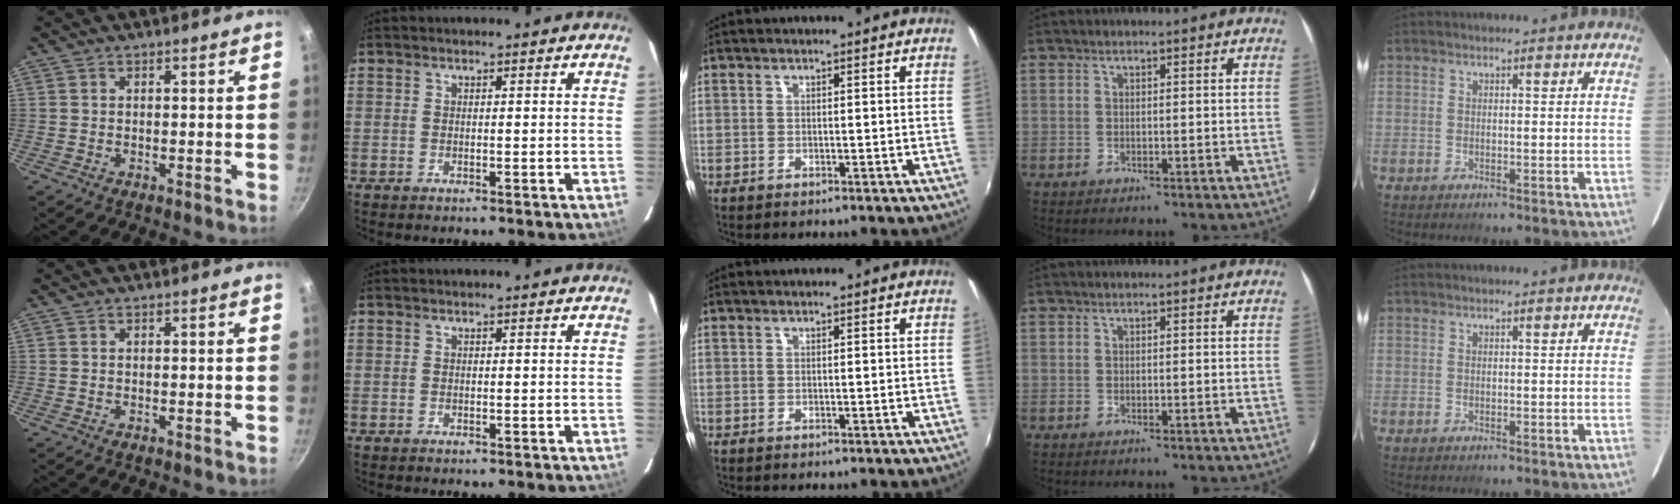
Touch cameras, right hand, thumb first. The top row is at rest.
{}